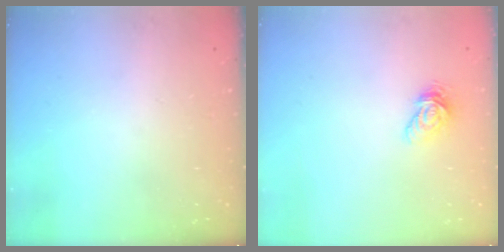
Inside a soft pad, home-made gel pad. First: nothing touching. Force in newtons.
{"total": 6.4, "press": 6.4, "slide": 0.3}